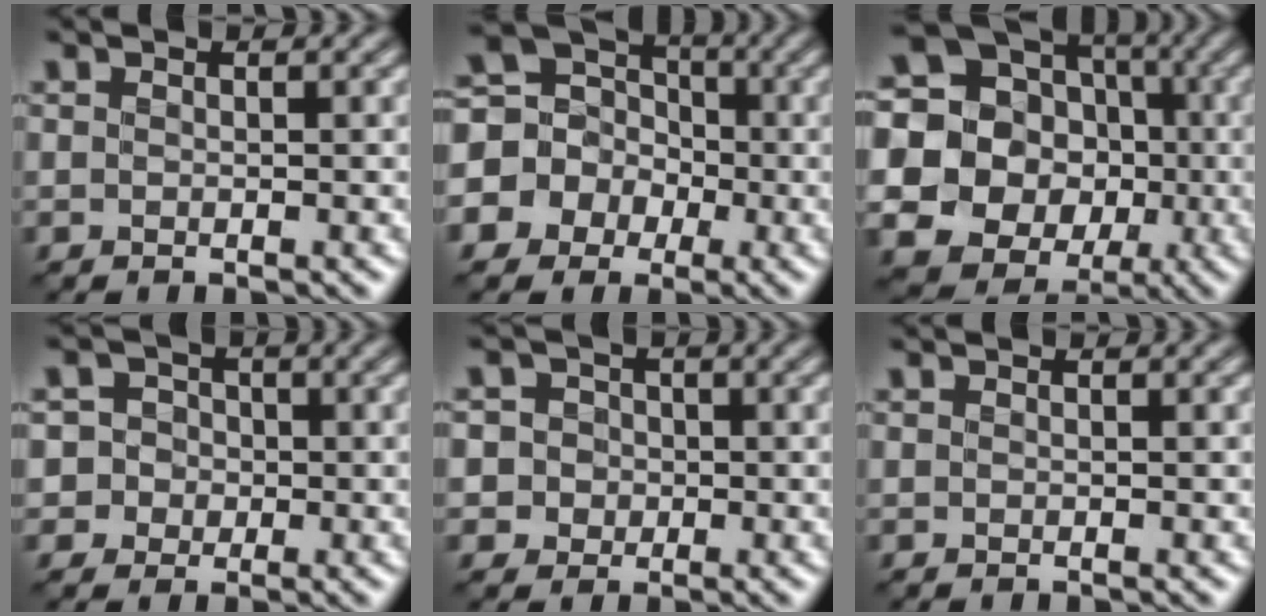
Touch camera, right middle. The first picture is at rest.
{"total": 9.6, "force": [-1.4, 9.0, 3.1], "torque": [-0.090, 0.026, -0.057]}
{"total": 21.8, "force": [-0.9, 20.9, 6.1], "torque": [-0.175, 0.008, -0.057]}
{"total": 4.7, "force": [-0.1, 4.6, 0.9], "torque": [0.006, 0.028, -0.022]}
{"total": 4.8, "force": [0.5, 4.6, 1.3], "torque": [-0.012, 0.035, -0.014]}
{"total": 0.0}